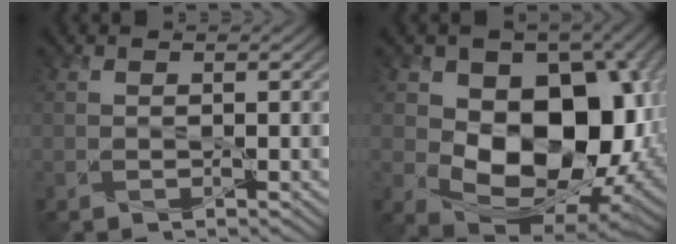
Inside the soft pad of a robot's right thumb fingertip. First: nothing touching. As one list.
[{"total": 14.3, "force": [-0.2, 9.9, 10.4], "torque": [-0.143, -0.031, 0.005]}]